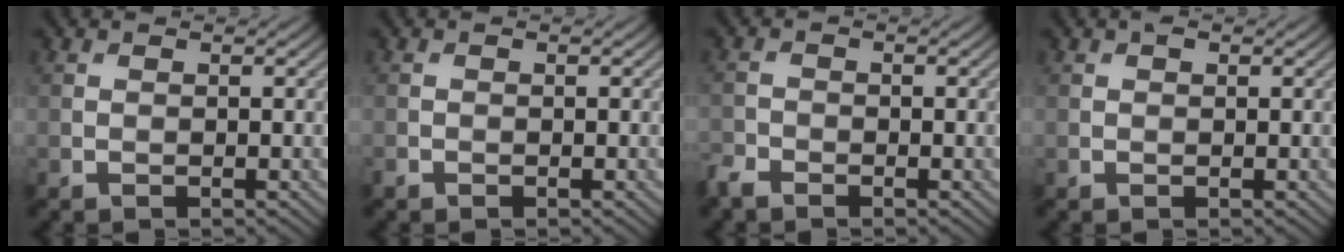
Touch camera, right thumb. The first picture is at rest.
{"total": 0.6, "force": [-0.5, 0.2, 0.1], "torque": [-0.003, -0.003, -0.011]}
{"total": 2.2, "force": [-1.9, 0.9, 0.6], "torque": [-0.016, -0.005, -0.049]}
{"total": 0.6, "force": [0.3, 0.4, 0.4], "torque": [-0.005, -0.001, 0.003]}